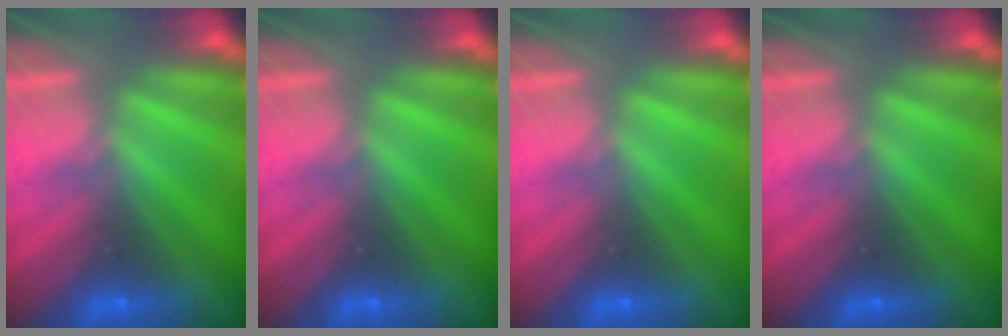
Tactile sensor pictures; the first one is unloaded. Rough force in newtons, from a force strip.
{"total": 0.0}
{"total": 0.0}
{"total": 0.0}